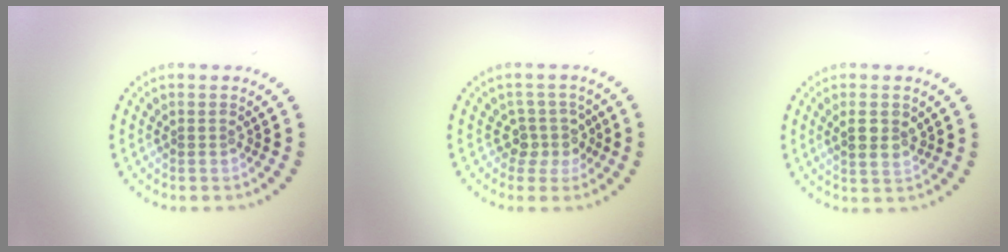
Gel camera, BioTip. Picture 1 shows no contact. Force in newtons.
{"total": 2.4, "press": 1.8, "slide": 1.5}
{"total": 2.5, "press": 2.5, "slide": 0.6}